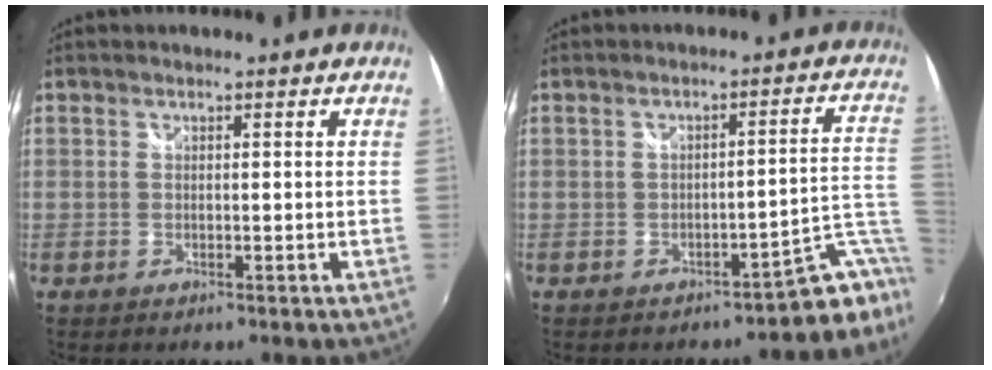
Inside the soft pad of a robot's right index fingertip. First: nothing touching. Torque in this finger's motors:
{"motor_torque": [-0.21, 0.07, -0.07, 0.01]}